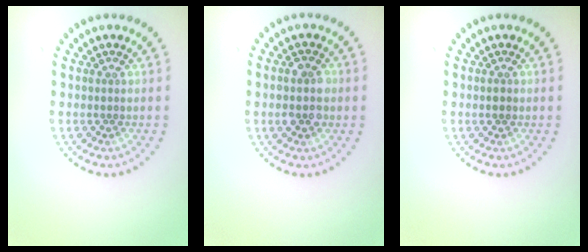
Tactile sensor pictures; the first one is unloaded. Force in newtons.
{"total": 2.8, "press": 2.8, "slide": 0.3}
{"total": 0.8, "press": 0.8, "slide": 0.1}